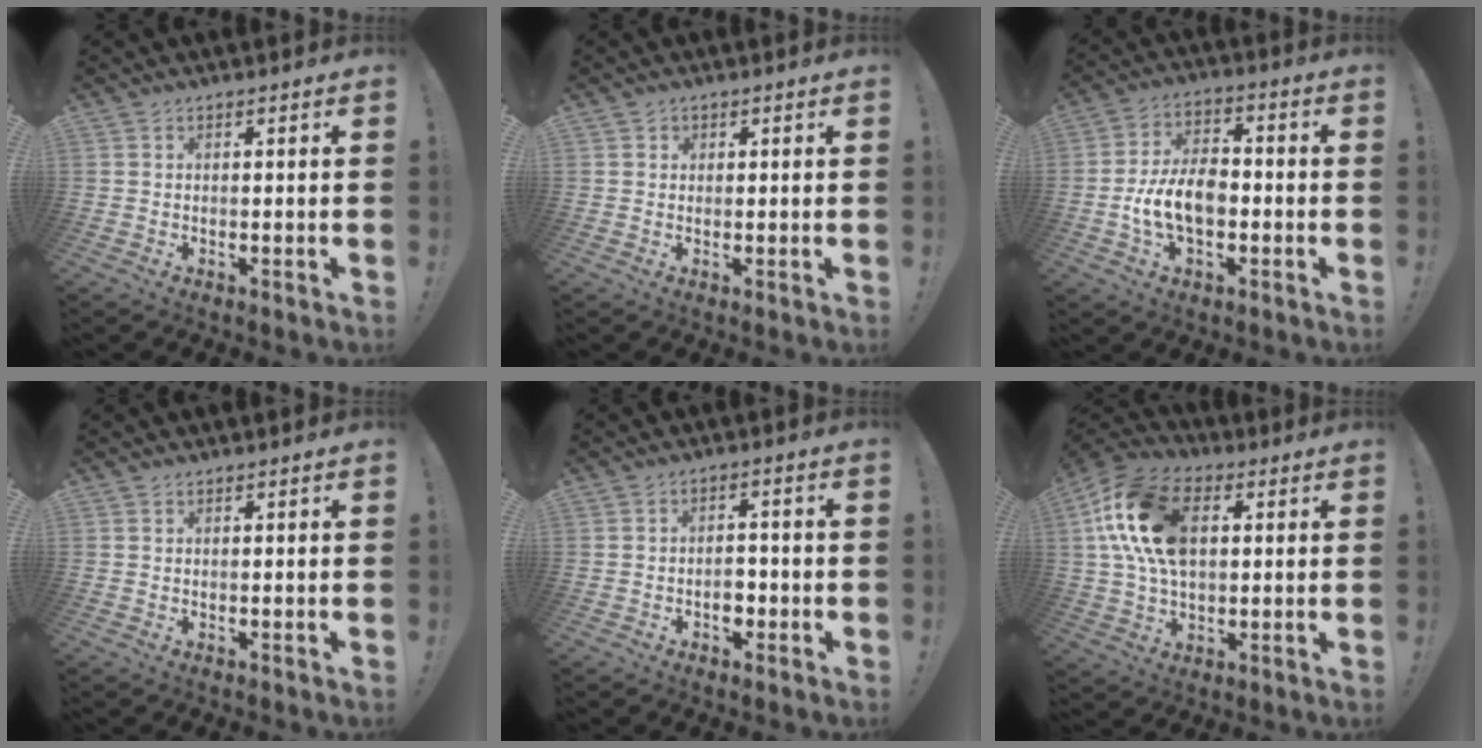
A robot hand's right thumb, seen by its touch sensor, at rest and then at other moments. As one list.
[{"total": 1.2, "force": [0.7, 1.0, 0.1], "torque": [-0.002, 0.000, 0.013]}, {"total": 12.5, "force": [-2.8, 7.8, 9.3], "torque": [-0.179, 0.009, -0.052]}, {"total": 0.7, "force": [0.6, 0.1, -0.2], "torque": [0.013, -0.005, 0.010]}, {"total": 4.2, "force": [-1.3, 3.2, 2.5], "torque": [-0.024, 0.003, -0.025]}, {"total": 20.1, "force": [4.8, 13.4, 14.2], "torque": [-0.264, 0.006, 0.090]}]